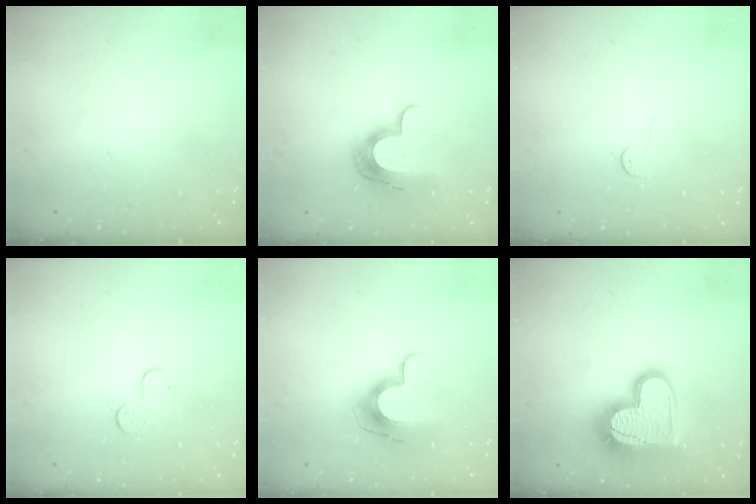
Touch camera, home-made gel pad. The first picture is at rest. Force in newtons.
{"total": 12.0, "press": 12.0, "slide": 1.0}
{"total": 3.4, "press": 3.4, "slide": 0.4}
{"total": 4.8, "press": 4.8, "slide": 0.3}
{"total": 12.0, "press": 11.9, "slide": 0.9}
{"total": 19.2, "press": 19.2, "slide": 1.5}